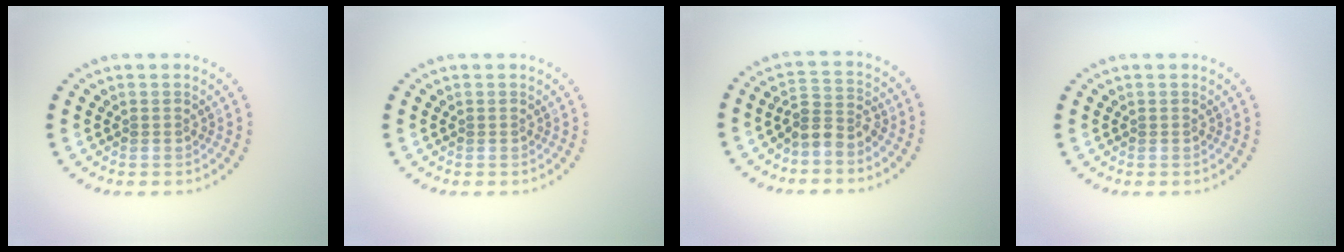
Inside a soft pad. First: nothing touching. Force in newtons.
{"total": 0.0}
{"total": 2.9, "press": 2.4, "slide": 1.6}
{"total": 0.0}